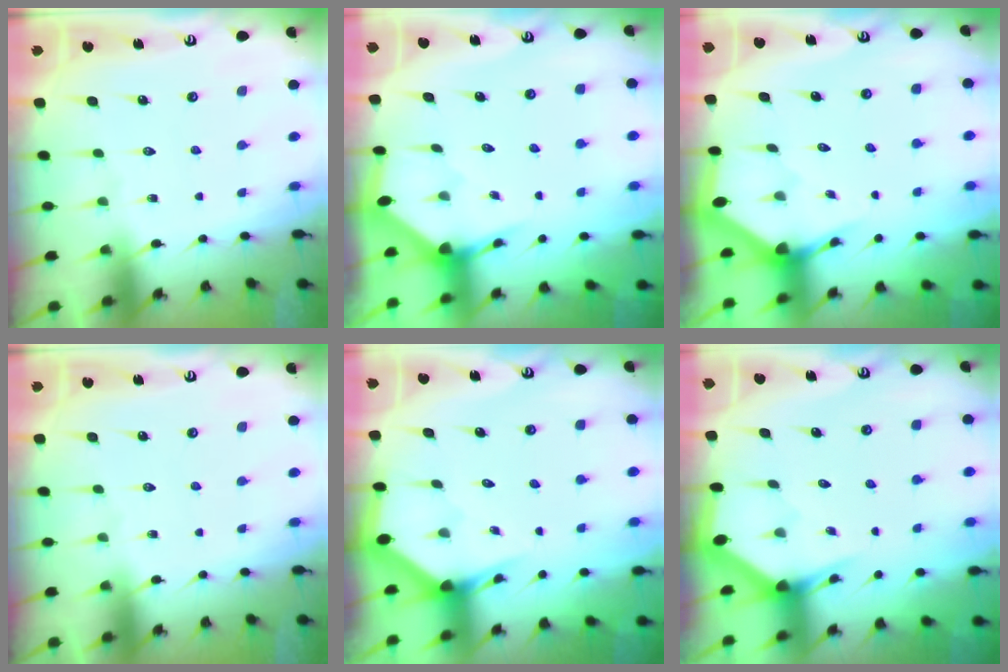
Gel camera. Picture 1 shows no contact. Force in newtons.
{"total": 3.2, "press": 3.2, "slide": 0.3}
{"total": 2.9, "press": 2.9, "slide": 0.2}
{"total": 0.0}
{"total": 2.9, "press": 2.9, "slide": 0.2}
{"total": 3.0, "press": 3.0, "slide": 0.0}